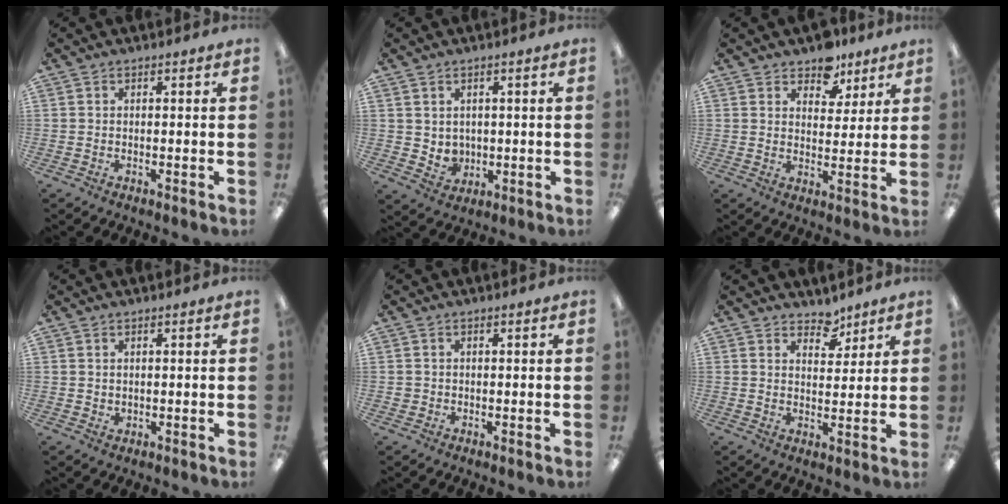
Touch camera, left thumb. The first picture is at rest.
{"total": 3.5, "force": [2.0, 2.9, 0.6], "torque": [-0.004, -0.014, 0.035]}
{"total": 7.7, "force": [6.0, 4.4, 1.7], "torque": [-0.011, -0.037, 0.107]}
{"total": 1.1, "force": [0.9, 0.5, 0.2], "torque": [-0.004, 0.001, 0.017]}
{"total": 1.2, "force": [0.1, 1.1, 0.2], "torque": [-0.005, 0.005, 0.000]}
{"total": 5.2, "force": [4.4, 2.6, 1.1], "torque": [-0.002, -0.029, 0.078]}